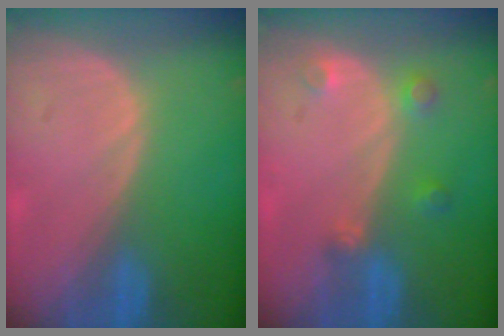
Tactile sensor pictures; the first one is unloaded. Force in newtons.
{"total": 2.9, "press": 2.8, "slide": 0.8}